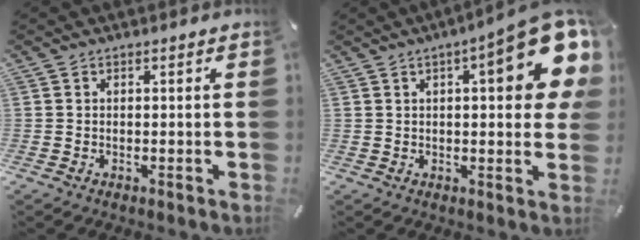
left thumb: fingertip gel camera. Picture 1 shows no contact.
{"total": 17.8, "force": [6.8, 5.1, 15.6], "torque": [-0.200, -0.035, 0.099]}